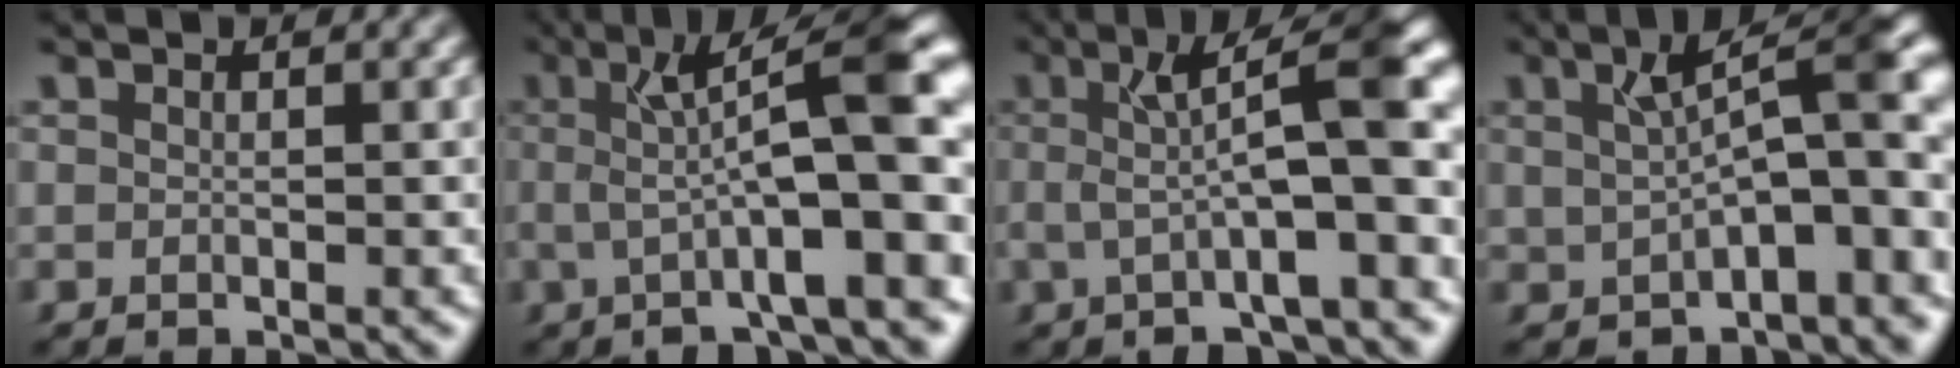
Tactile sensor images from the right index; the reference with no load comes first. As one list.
[{"total": 9.8, "force": [0.6, 2.9, 9.3], "torque": [-0.126, 0.010, 0.005]}, {"total": 7.3, "force": [0.1, 1.8, 7.1], "torque": [-0.101, 0.008, 0.001]}, {"total": 7.5, "force": [-0.5, 3.0, 6.9], "torque": [-0.078, -0.009, 0.006]}]